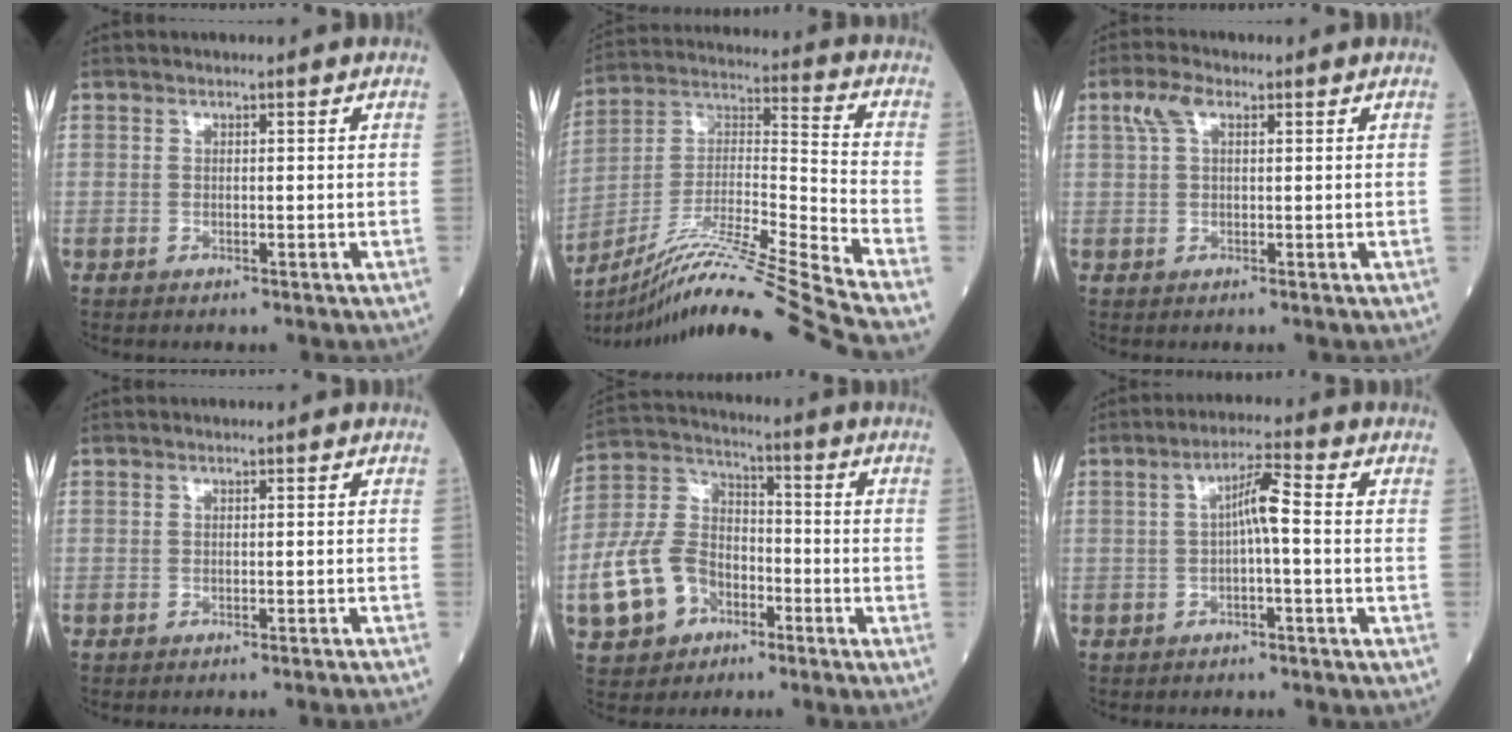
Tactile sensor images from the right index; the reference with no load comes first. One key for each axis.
{"total": 23.5, "fx": -19.6, "fy": -3.0, "fz": 12.5, "tx": -0.216, "ty": -0.020, "tz": -0.345}
{"total": 3.1, "fx": 1.3, "fy": 1.4, "fz": 2.5, "tx": -0.062, "ty": 0.026, "tz": 0.032}
{"total": 4.0, "fx": -3.7, "fy": -0.9, "fz": 1.2, "tx": -0.010, "ty": -0.004, "tz": -0.042}
{"total": 12.6, "fx": -4.9, "fy": 9.1, "fz": 7.2, "tx": -0.178, "ty": 0.021, "tz": -0.089}
{"total": 4.5, "fx": -0.3, "fy": 0.4, "fz": 4.5, "tx": -0.073, "ty": 0.015, "tz": -0.004}